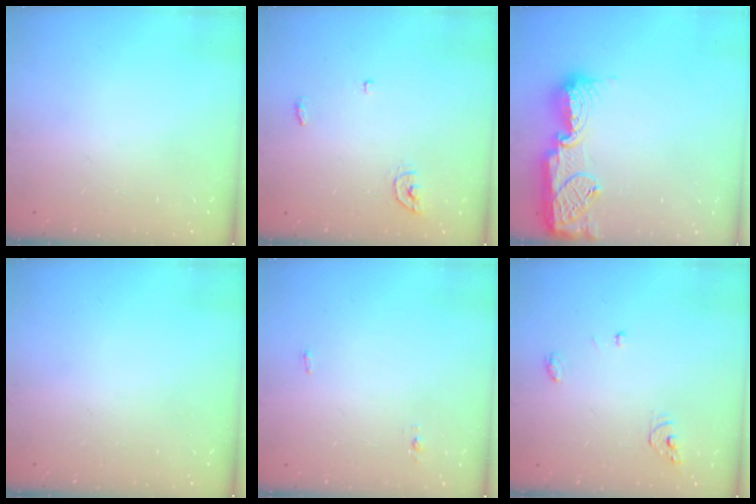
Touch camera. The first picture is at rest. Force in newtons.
{"total": 4.1, "press": 4.1, "slide": 0.3}
{"total": 15.5, "press": 15.4, "slide": 0.9}
{"total": 0.0}
{"total": 3.2, "press": 3.0, "slide": 1.0}
{"total": 4.0, "press": 3.9, "slide": 0.4}